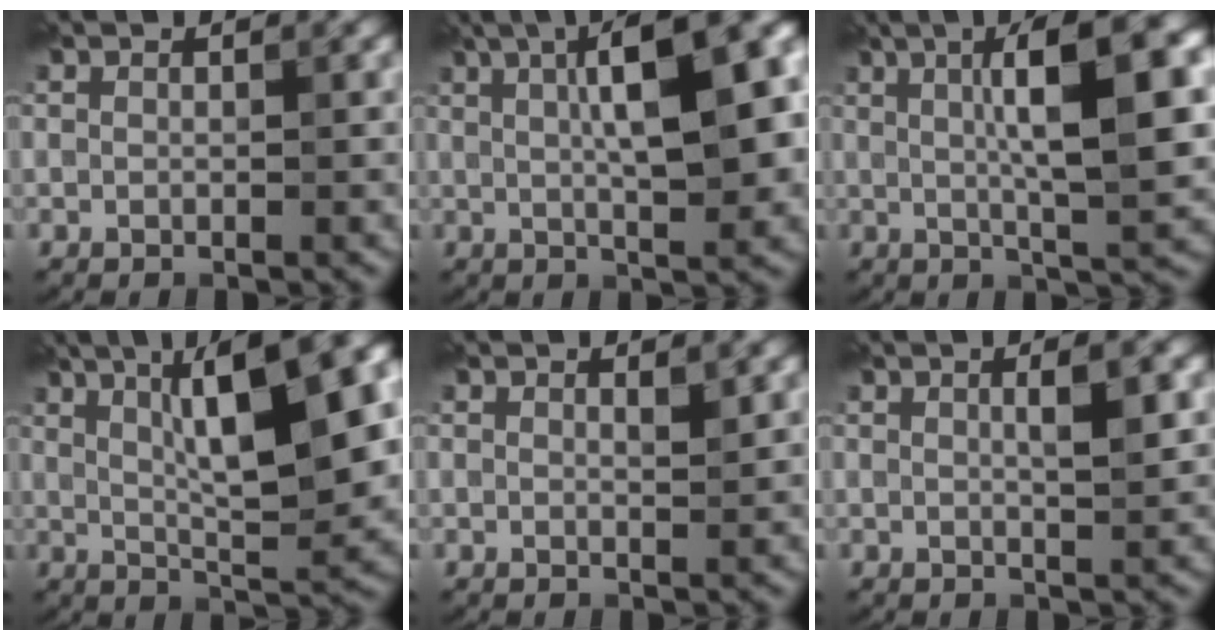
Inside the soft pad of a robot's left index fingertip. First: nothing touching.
{"total": 12.2, "force": [2.9, 3.7, 11.2], "torque": [-0.134, 0.016, 0.039]}
{"total": 11.1, "force": [2.5, 2.5, 10.5], "torque": [-0.137, 0.016, 0.038]}
{"total": 13.0, "force": [3.9, 3.5, 11.9], "torque": [-0.156, 0.017, 0.059]}
{"total": 0.9, "force": [0.6, 0.1, 0.7], "torque": [-0.009, -0.003, 0.010]}
{"total": 2.7, "force": [0.7, 0.6, 2.6], "torque": [-0.033, 0.006, 0.008]}